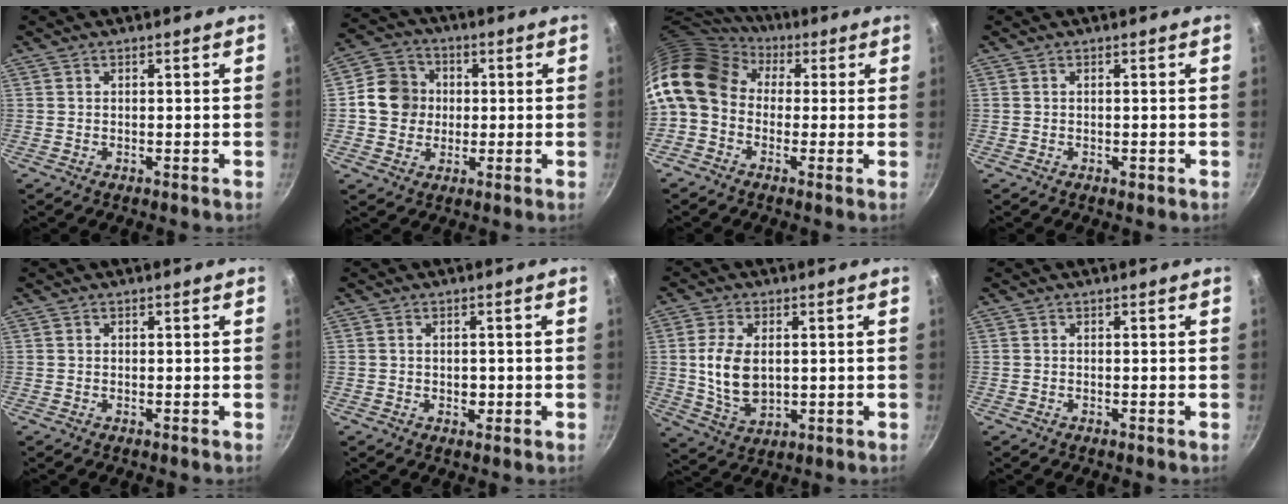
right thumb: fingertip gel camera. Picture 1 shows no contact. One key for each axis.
{"total": 9.3, "fx": 0.3, "fy": 8.5, "fz": 3.8, "tx": -0.034, "ty": 0.013, "tz": -0.011}
{"total": 16.7, "fx": 2.4, "fy": 12.9, "fz": 10.2, "tx": -0.205, "ty": 0.039, "tz": 0.021}
{"total": 0.7, "fx": -0.3, "fy": 0.4, "fz": 0.5, "tx": -0.008, "ty": 0.001, "tz": -0.003}
{"total": 0.0}
{"total": 1.9, "fx": -0.3, "fy": 1.4, "fz": 1.3, "tx": -0.016, "ty": -0.001, "tz": -0.003}
{"total": 9.8, "fx": 0.9, "fy": 6.0, "fz": 7.6, "tx": -0.145, "ty": -0.010, "tz": 0.029}
{"total": 0.0}